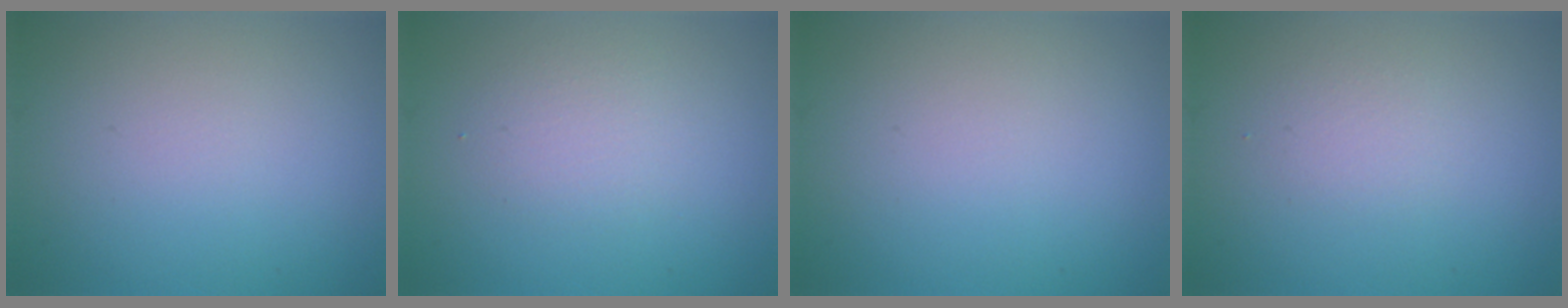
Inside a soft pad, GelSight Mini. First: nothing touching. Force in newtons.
{"total": 1.8, "press": 1.8, "slide": 0.0}
{"total": 1.6, "press": 1.6, "slide": 0.0}
{"total": 1.3, "press": 1.3, "slide": 0.0}